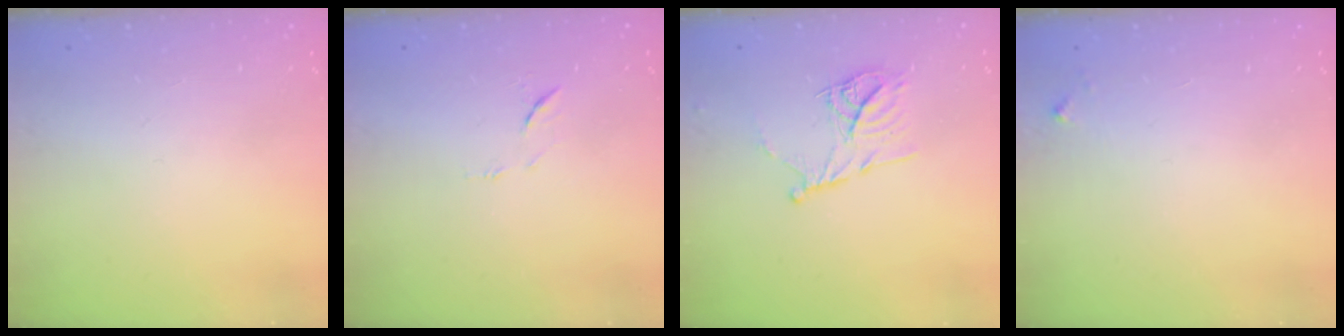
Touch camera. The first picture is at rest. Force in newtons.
{"total": 6.4, "press": 6.4, "slide": 0.6}
{"total": 11.8, "press": 11.8, "slide": 0.9}
{"total": 2.8, "press": 2.8, "slide": 0.2}